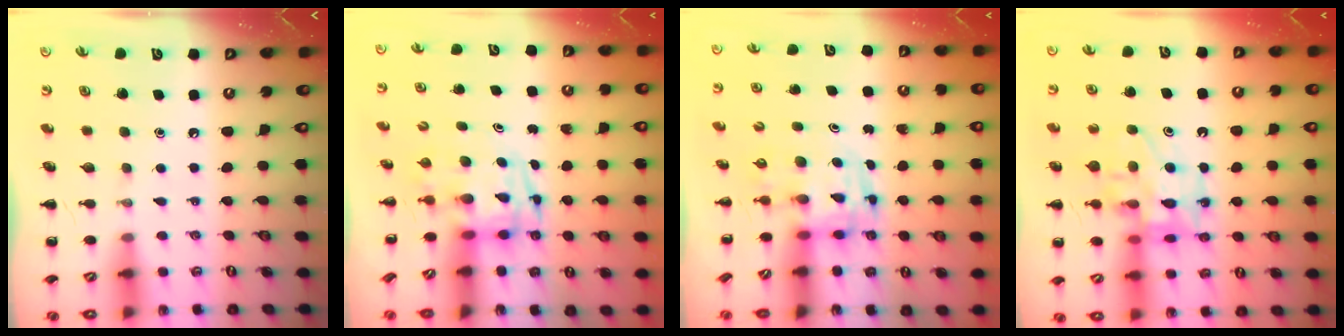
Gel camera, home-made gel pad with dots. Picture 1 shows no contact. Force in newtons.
{"total": 3.4, "press": 3.3, "slide": 0.7}
{"total": 3.6, "press": 3.5, "slide": 0.6}
{"total": 15.4, "press": 14.9, "slide": 3.6}